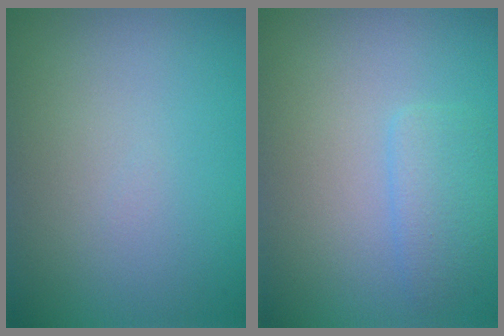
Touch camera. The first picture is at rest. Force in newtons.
{"total": 1.9, "press": 1.9, "slide": 0.1}